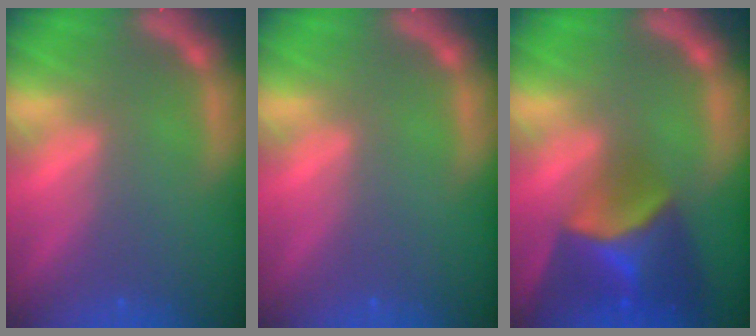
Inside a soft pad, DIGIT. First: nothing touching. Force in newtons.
{"total": 0.0}
{"total": 8.4}